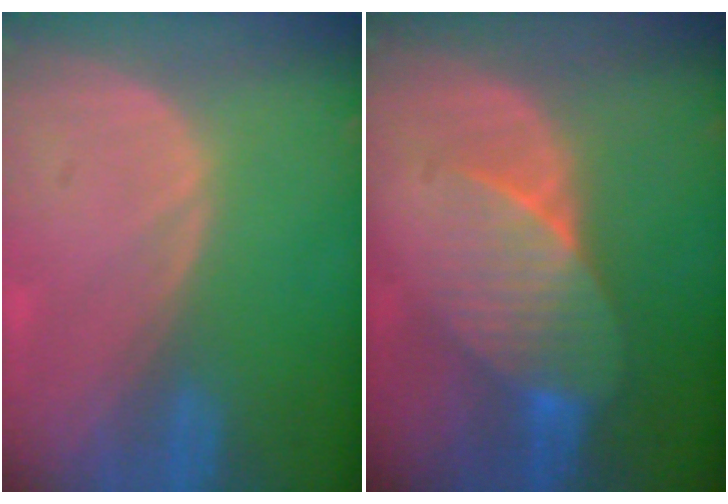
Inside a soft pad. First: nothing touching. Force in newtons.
{"total": 7.5, "press": 7.0, "slide": 2.7}